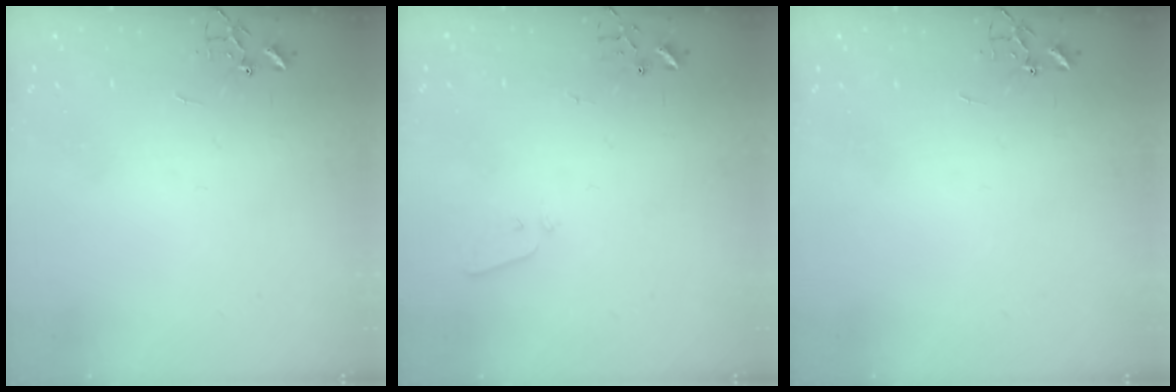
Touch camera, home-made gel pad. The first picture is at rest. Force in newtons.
{"total": 3.3, "press": 3.3, "slide": 0.4}
{"total": 0.0}